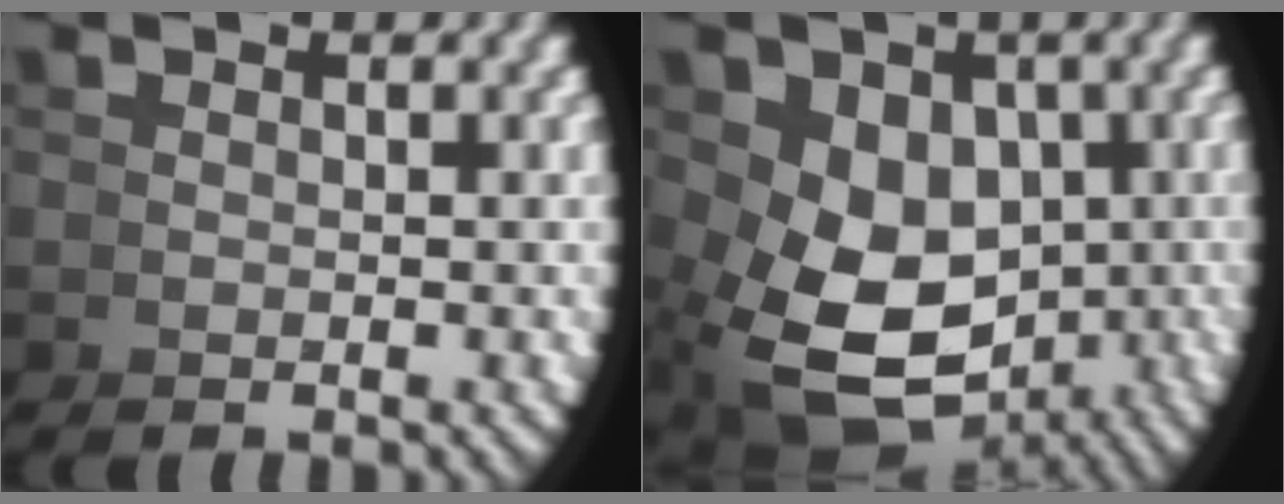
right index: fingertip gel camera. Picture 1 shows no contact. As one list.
[{"total": 8.4, "force": [-1.8, 6.2, 5.4], "torque": [-0.116, -0.051, 0.000]}]